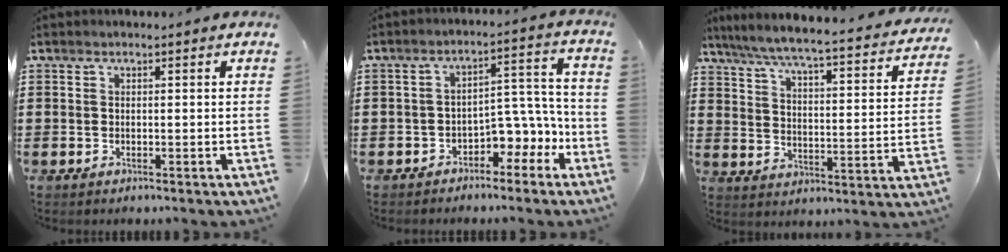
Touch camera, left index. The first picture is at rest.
{"total": 5.6, "force": [-3.7, 2.8, 3.1], "torque": [-0.058, 0.004, -0.072]}
{"total": 5.5, "force": [5.0, -0.3, 2.1], "torque": [-0.067, -0.043, 0.078]}